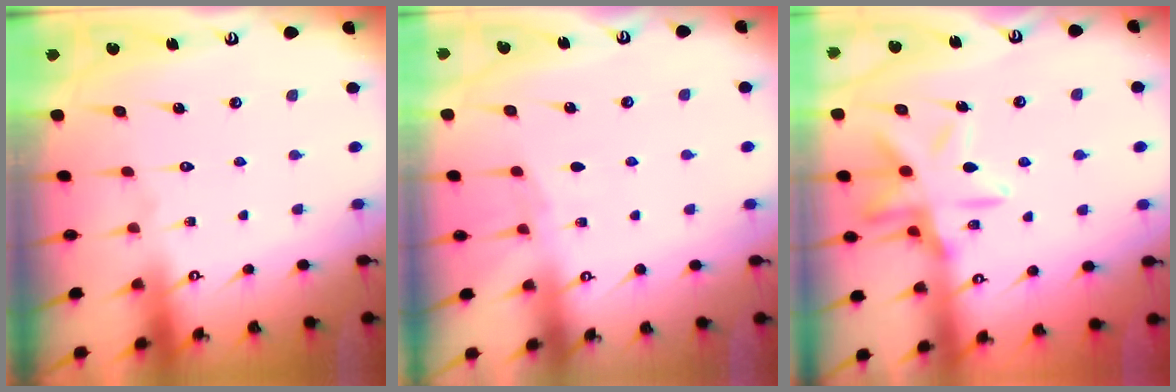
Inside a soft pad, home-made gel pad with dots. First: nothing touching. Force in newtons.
{"total": 4.2, "press": 4.2, "slide": 0.4}
{"total": 15.9, "press": 15.8, "slide": 1.0}